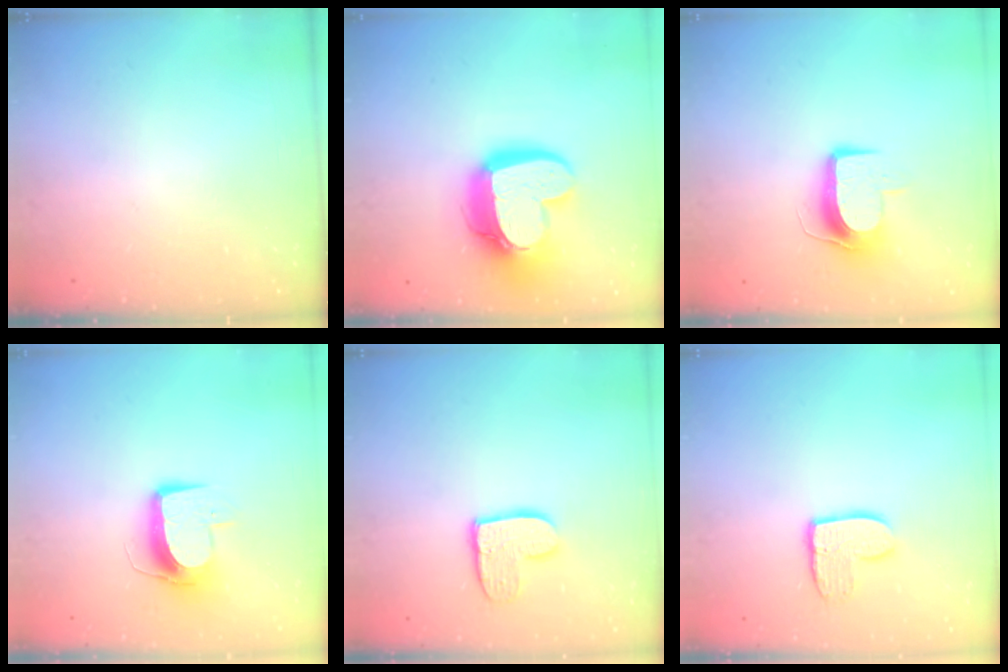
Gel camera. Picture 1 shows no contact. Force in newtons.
{"total": 18.9, "press": 18.8, "slide": 1.6}
{"total": 9.2, "press": 9.2, "slide": 0.2}
{"total": 10.0, "press": 10.0, "slide": 0.3}
{"total": 10.1, "press": 10.0, "slide": 0.5}
{"total": 9.2, "press": 9.2, "slide": 0.2}